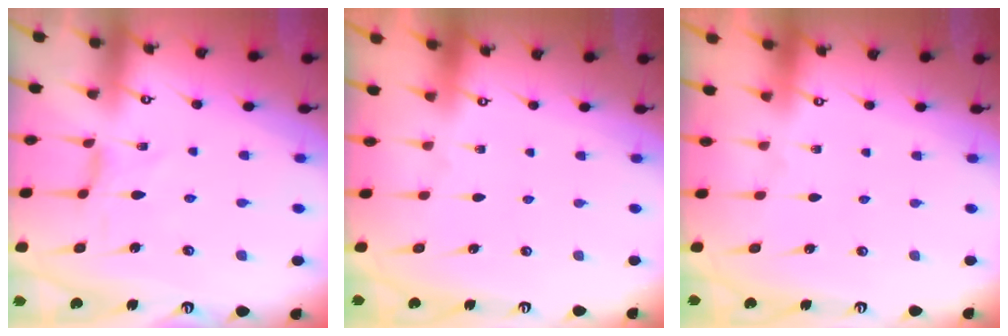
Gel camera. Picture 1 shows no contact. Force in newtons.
{"total": 0.0}
{"total": 0.0}